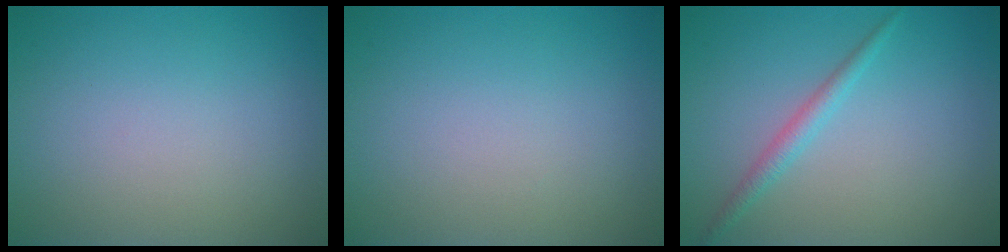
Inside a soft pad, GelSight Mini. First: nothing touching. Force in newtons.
{"total": 0.0}
{"total": 1.6, "press": 1.6, "slide": 0.1}